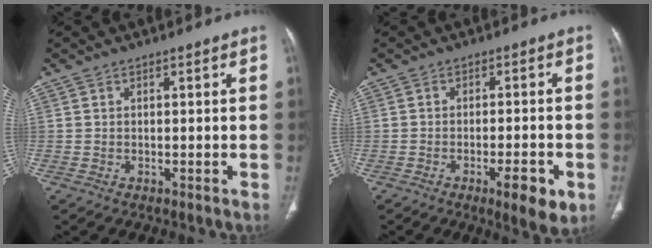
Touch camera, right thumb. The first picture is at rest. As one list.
[{"total": 7.3, "force": [-3.3, 1.8, 6.2], "torque": [-0.086, 0.002, -0.042]}]